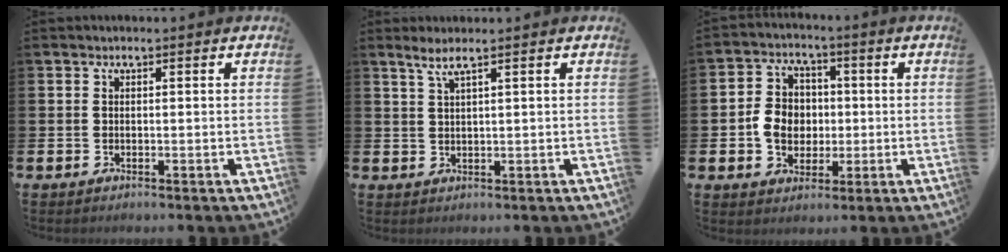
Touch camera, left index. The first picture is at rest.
{"total": 2.1, "force": [1.4, 0.0, 1.6], "torque": [-0.033, 0.002, 0.024]}
{"total": 6.1, "force": [-0.2, 5.4, 2.7], "torque": [-0.052, 0.013, -0.009]}